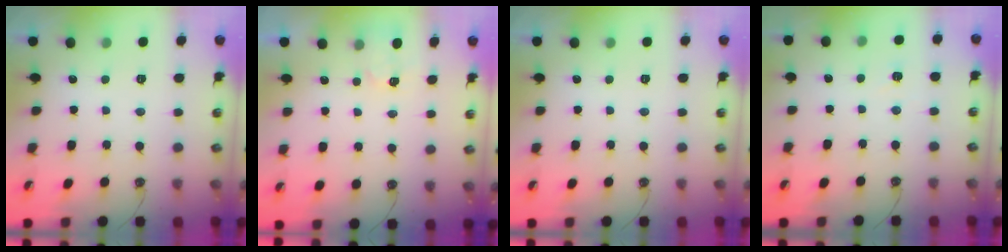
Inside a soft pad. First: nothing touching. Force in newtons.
{"total": 2.6, "press": 2.5, "slide": 0.4}
{"total": 0.0}
{"total": 3.0, "press": 3.0, "slide": 0.4}